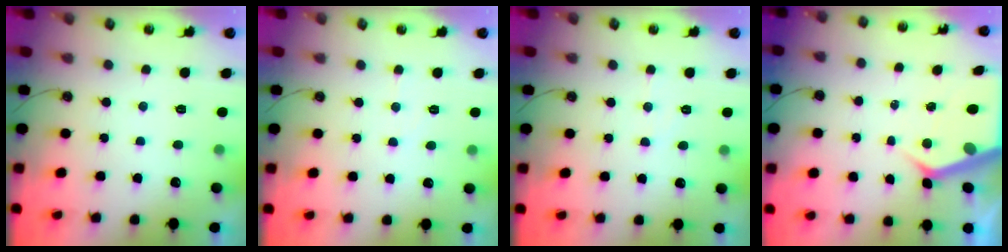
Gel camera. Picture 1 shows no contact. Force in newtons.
{"total": 4.4, "press": 4.3, "slide": 0.7}
{"total": 5.8, "press": 5.7, "slide": 1.0}
{"total": 6.7, "press": 6.6, "slide": 0.6}